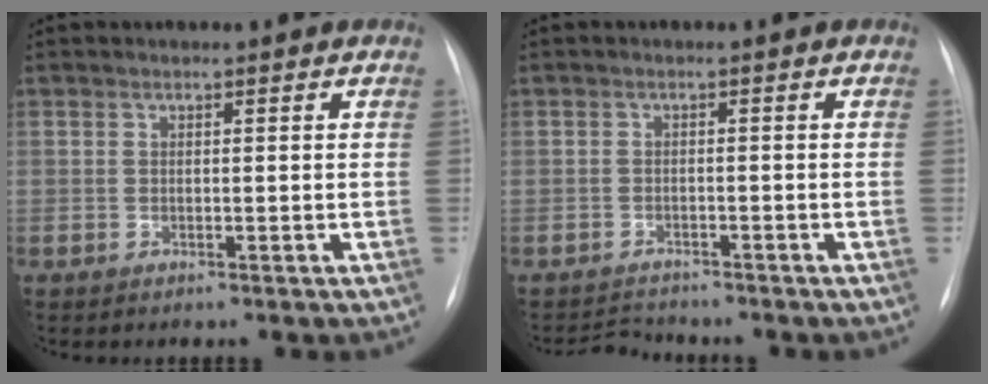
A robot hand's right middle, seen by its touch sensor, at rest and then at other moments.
{"total": 2.5, "force": [-2.4, 0.3, -0.7], "torque": [0.011, -0.012, -0.039]}